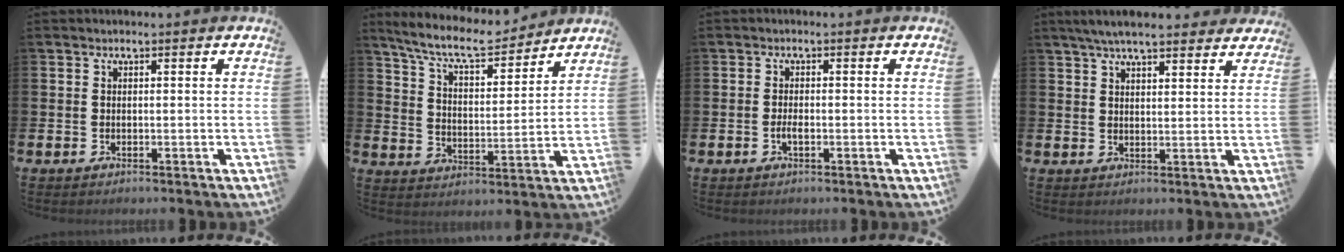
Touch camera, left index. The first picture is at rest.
{"total": 8.8, "force": [8.1, 1.6, 3.1], "torque": [-0.089, -0.049, 0.142]}
{"total": 1.3, "force": [-0.5, 0.5, 1.1], "torque": [-0.027, 0.003, -0.008]}
{"total": 5.7, "force": [5.3, 0.9, 2.0], "torque": [-0.047, -0.015, 0.097]}